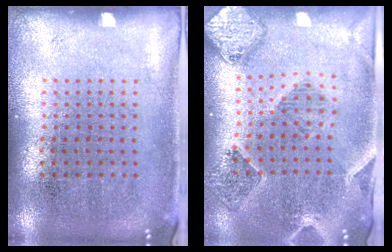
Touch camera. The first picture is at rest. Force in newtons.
{"total": 1.6, "press": 1.5, "slide": 0.3}